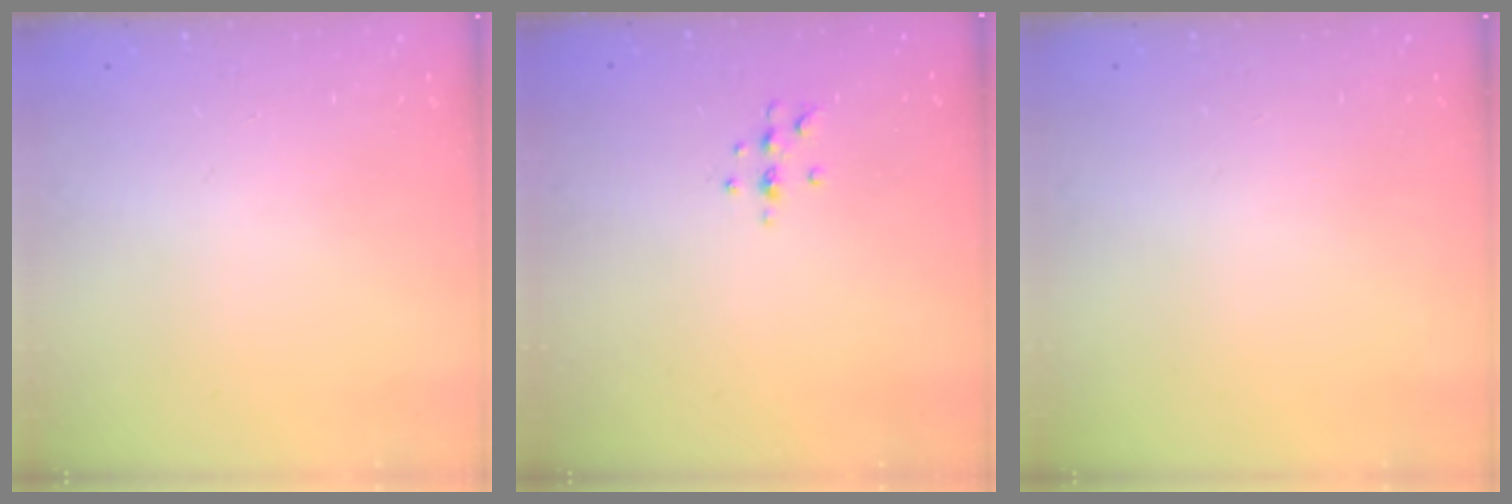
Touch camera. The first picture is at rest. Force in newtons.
{"total": 5.2, "press": 5.2, "slide": 0.6}
{"total": 0.0}